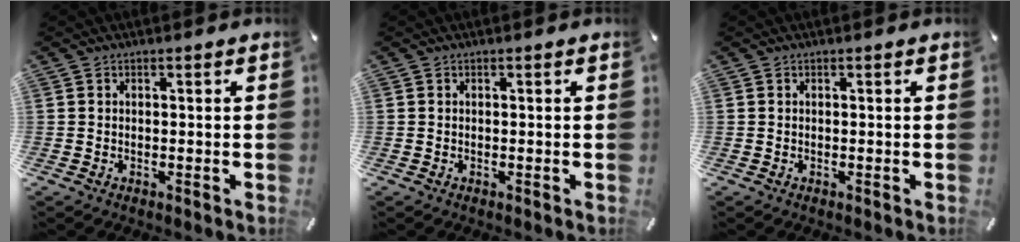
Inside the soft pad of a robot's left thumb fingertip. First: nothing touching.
{"total": 0.0}
{"total": 0.0}